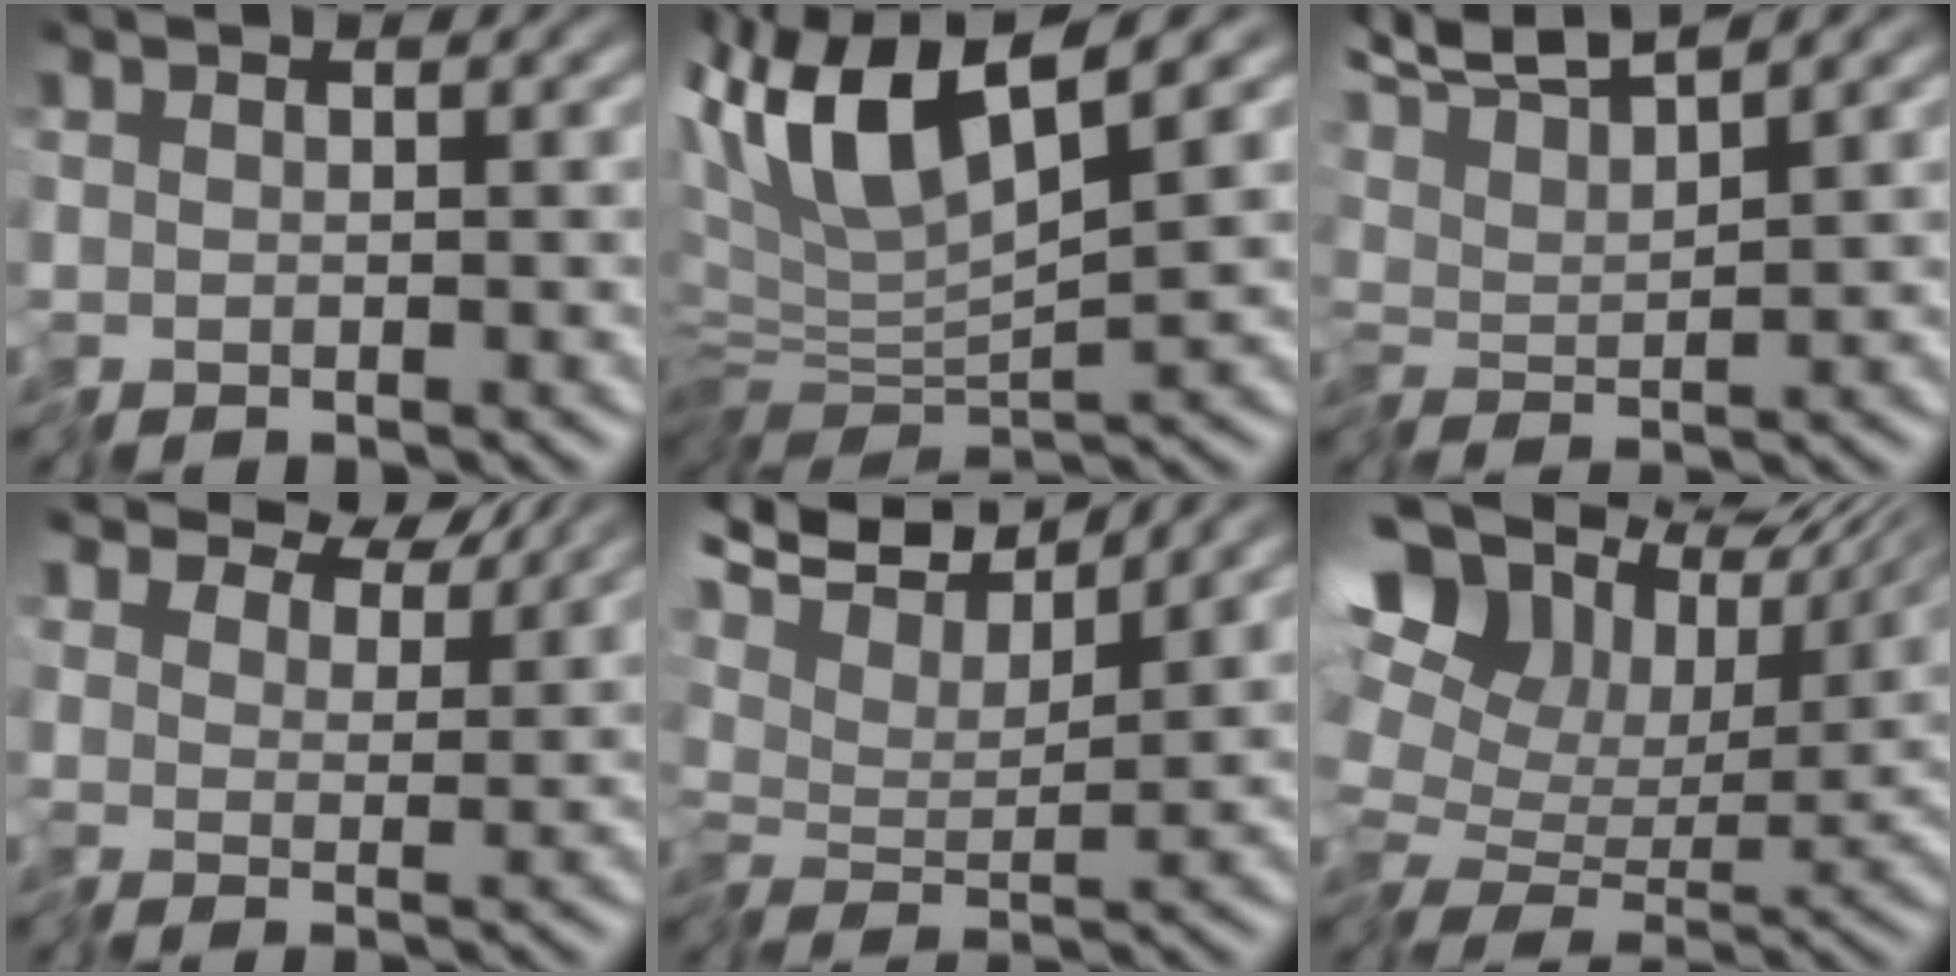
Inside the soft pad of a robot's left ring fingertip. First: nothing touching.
{"total": 7.4, "force": [2.5, 2.0, 6.7], "torque": [-0.138, 0.007, 0.041]}
{"total": 4.8, "force": [3.9, 0.2, 2.8], "torque": [-0.057, 0.022, 0.066]}
{"total": 6.6, "force": [5.5, 2.9, 2.2], "torque": [-0.051, 0.007, 0.079]}
{"total": 5.3, "force": [4.2, 0.6, 3.2], "torque": [-0.061, 0.019, 0.062]}
{"total": 13.6, "force": [5.4, 9.3, 8.4], "torque": [-0.198, 0.027, 0.092]}